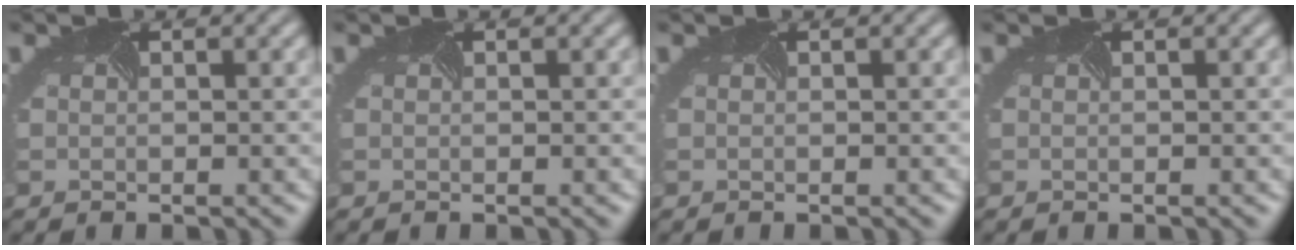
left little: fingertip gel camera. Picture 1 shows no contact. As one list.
[{"total": 0.0}, {"total": 0.0}, {"total": 0.0}]